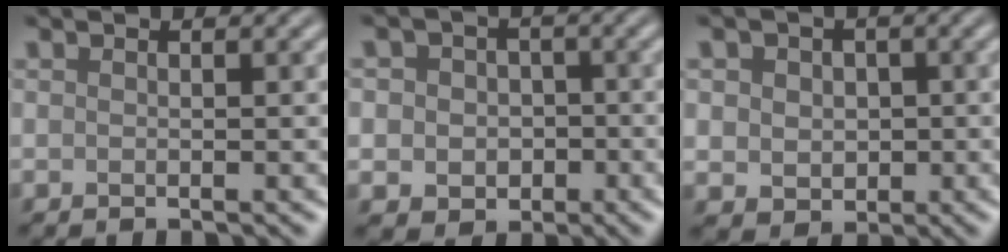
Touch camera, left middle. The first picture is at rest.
{"total": 5.2, "force": [-0.1, 4.7, 2.2], "torque": [-0.018, 0.019, -0.025]}
{"total": 4.0, "force": [0.4, 3.4, 2.1], "torque": [-0.032, 0.009, -0.008]}